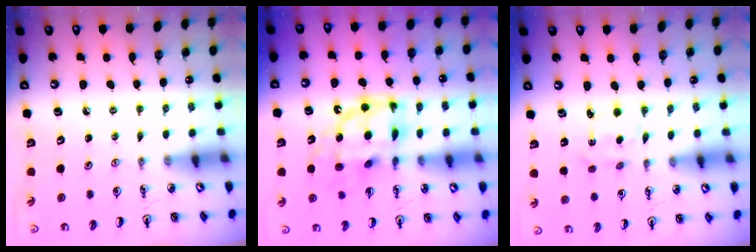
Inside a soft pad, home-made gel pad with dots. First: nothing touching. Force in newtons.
{"total": 13.3, "press": 13.3, "slide": 1.3}
{"total": 2.8, "press": 2.7, "slide": 0.6}